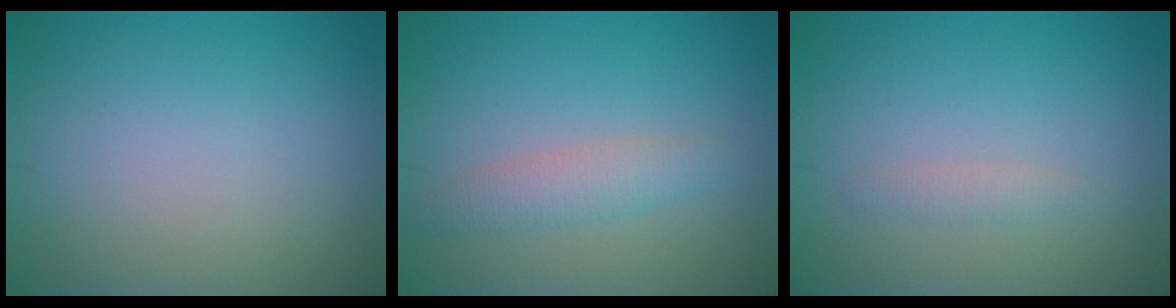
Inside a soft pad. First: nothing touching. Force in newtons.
{"total": 2.5, "press": 2.5, "slide": 0.1}
{"total": 0.9, "press": 0.9, "slide": 0.1}